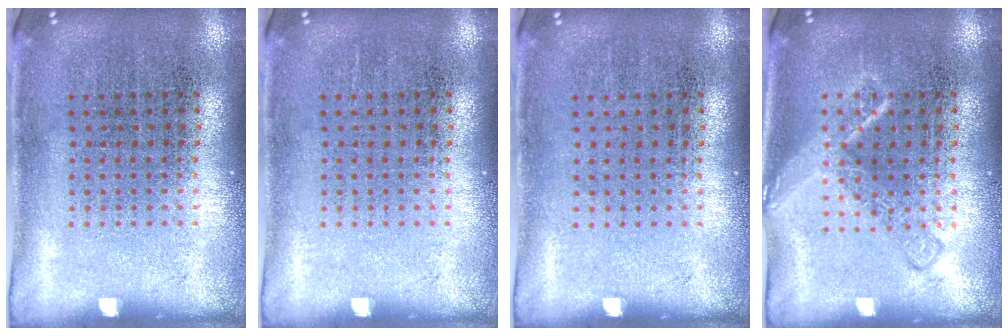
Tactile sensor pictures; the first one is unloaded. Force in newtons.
{"total": 0.0}
{"total": 0.0}
{"total": 2.3, "press": 2.3, "slide": 0.4}